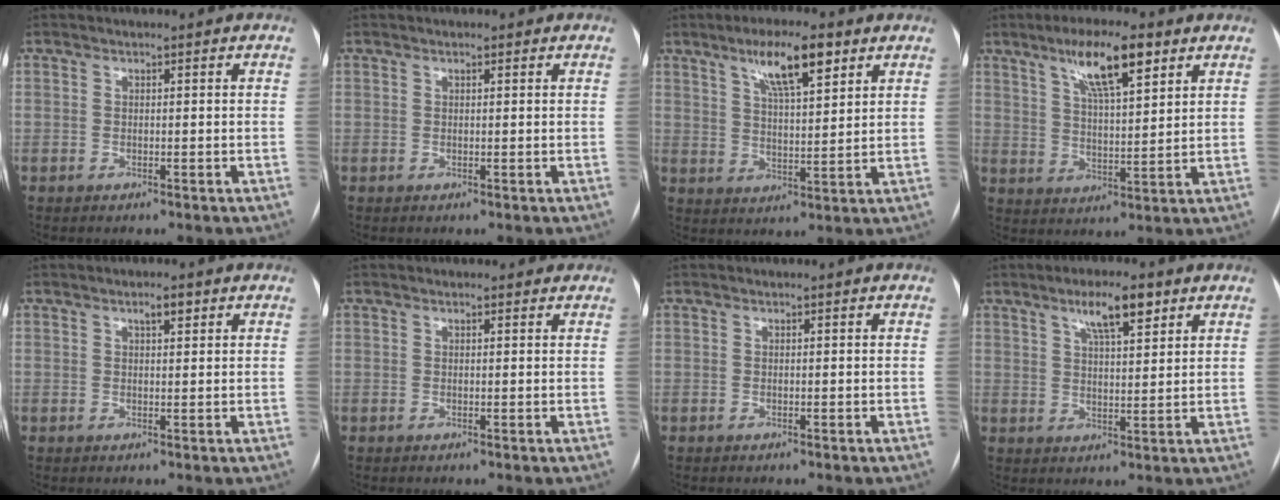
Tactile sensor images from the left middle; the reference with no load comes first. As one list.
[{"total": 0.5, "force": [0.3, 0.2, 0.3], "torque": [-0.009, 0.001, 0.004]}, {"total": 9.1, "force": [5.4, 1.9, 7.1], "torque": [-0.126, 0.009, 0.094]}, {"total": 10.1, "force": [6.0, 2.0, 7.9], "torque": [-0.141, 0.010, 0.104]}, {"total": 1.8, "force": [1.1, 0.6, 1.4], "torque": [-0.024, 0.005, 0.017]}, {"total": 1.7, "force": [1.4, 0.7, 0.6], "torque": [-0.011, 0.010, 0.014]}, {"total": 0.0}, {"total": 6.8, "force": [4.2, 1.5, 5.2], "torque": [-0.091, 0.008, 0.070]}]